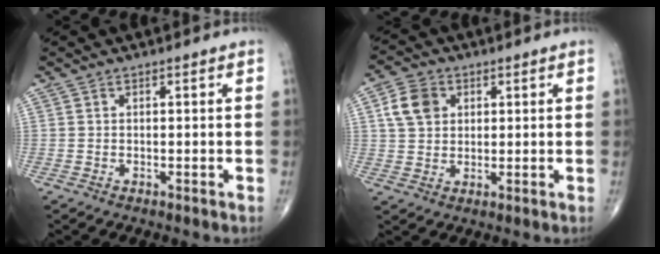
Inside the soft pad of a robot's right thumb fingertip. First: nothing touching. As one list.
[{"total": 6.7, "force": [2.0, 5.2, 3.7], "torque": [-0.054, 0.002, 0.036]}]